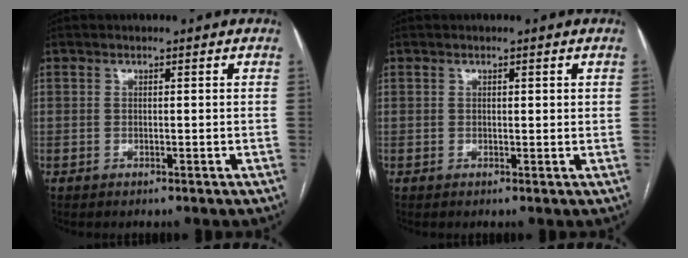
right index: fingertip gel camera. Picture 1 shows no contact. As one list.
[{"total": 0.8, "force": [0.4, 0.4, 0.6], "torque": [-0.006, 0.000, 0.003]}]